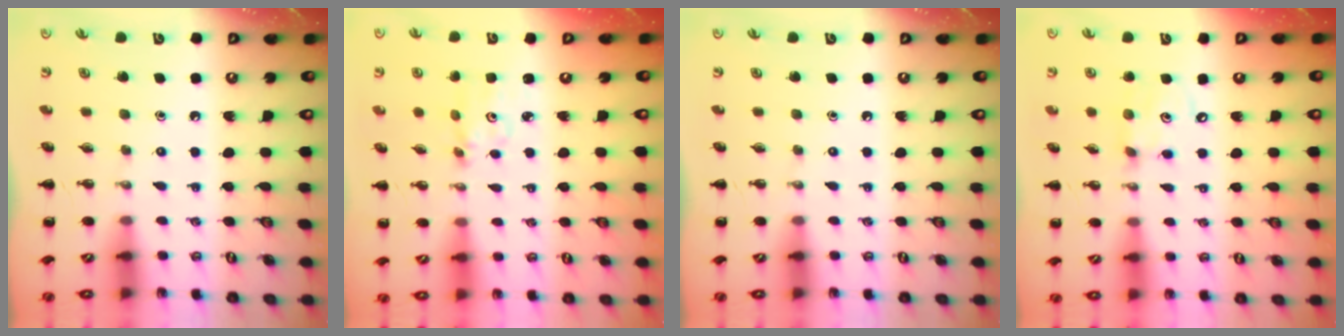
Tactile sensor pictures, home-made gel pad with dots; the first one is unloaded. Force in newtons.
{"total": 2.7, "press": 2.7, "slide": 0.3}
{"total": 0.0}
{"total": 6.1, "press": 6.0, "slide": 1.1}